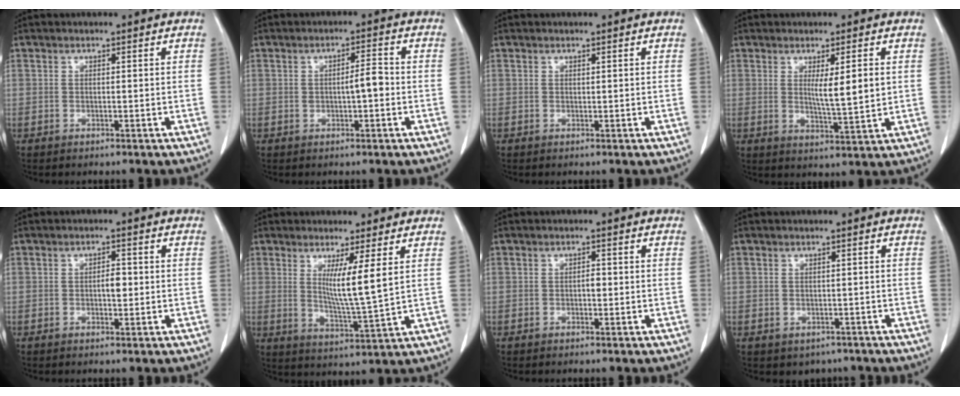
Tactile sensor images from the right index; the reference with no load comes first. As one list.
[{"total": 3.3, "force": [-0.3, 0.7, 3.2], "torque": [-0.051, 0.008, -0.005]}, {"total": 0.0}, {"total": 5.9, "force": [1.0, 0.3, 5.8], "torque": [-0.095, -0.014, 0.019]}, {"total": 2.2, "force": [-0.2, 0.8, 2.1], "torque": [-0.034, 0.003, -0.002]}, {"total": 7.3, "force": [2.3, -0.8, 6.9], "torque": [-0.119, -0.026, 0.045]}, {"total": 1.1, "force": [-0.2, 0.5, 1.0], "torque": [-0.014, 0.003, -0.005]}, {"total": 3.0, "force": [-2.0, 2.2, 0.5], "torque": [-0.001, 0.006, -0.023]}]